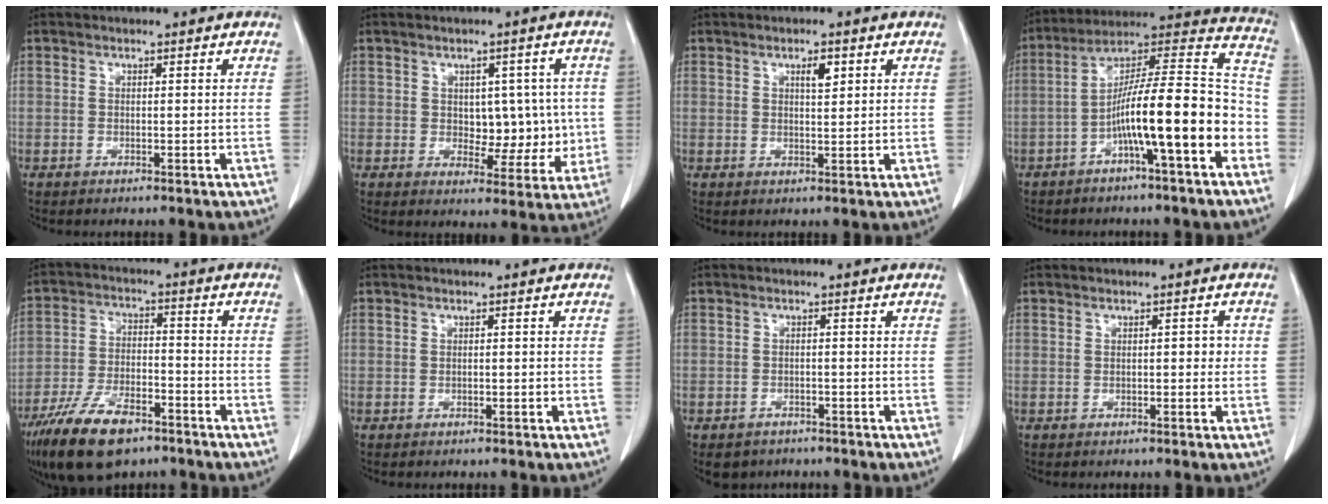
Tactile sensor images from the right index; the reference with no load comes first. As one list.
[{"total": 8.8, "force": [0.5, 5.8, 6.7], "torque": [-0.079, 0.022, 0.024]}, {"total": 3.0, "force": [1.3, 1.1, 2.4], "torque": [-0.044, 0.000, 0.024]}, {"total": 17.4, "force": [-5.6, 2.1, 16.4], "torque": [-0.253, 0.033, -0.091]}, {"total": 14.2, "force": [-9.5, 5.6, 9.0], "torque": [-0.181, -0.013, -0.170]}, {"total": 0.6, "force": [-0.1, 0.3, 0.5], "torque": [-0.015, 0.002, -0.001]}, {"total": 6.8, "force": [-4.7, 4.5, 1.8], "torque": [-0.040, 0.009, -0.063]}, {"total": 2.0, "force": [0.1, 1.0, 1.7], "torque": [-0.027, 0.010, 0.001]}]